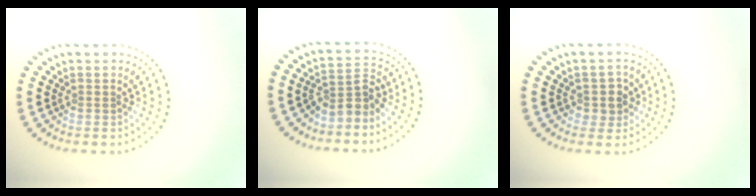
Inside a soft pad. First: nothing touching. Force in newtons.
{"total": 2.6, "press": 2.0, "slide": 1.7}
{"total": 1.9, "press": 1.7, "slide": 0.8}